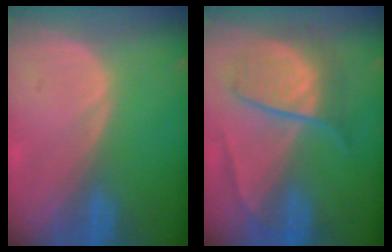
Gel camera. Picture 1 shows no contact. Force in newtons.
{"total": 7.2, "press": 7.2, "slide": 0.2}